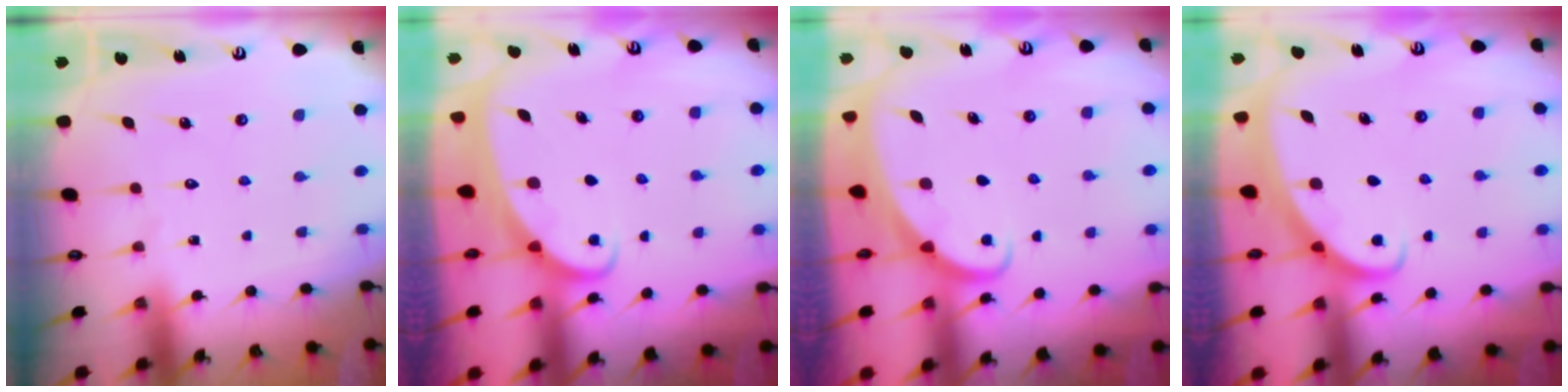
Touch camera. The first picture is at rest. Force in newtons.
{"total": 1.8, "press": 1.8, "slide": 0.1}
{"total": 1.9, "press": 1.8, "slide": 0.2}
{"total": 2.8, "press": 2.8, "slide": 0.2}